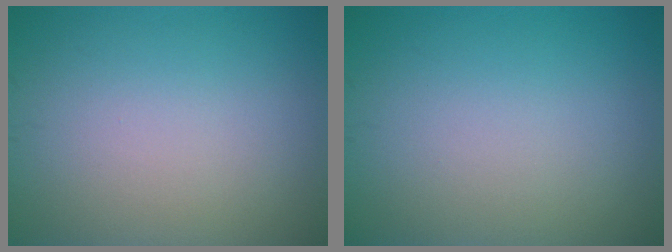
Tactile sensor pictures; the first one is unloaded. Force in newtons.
{"total": 0.0}